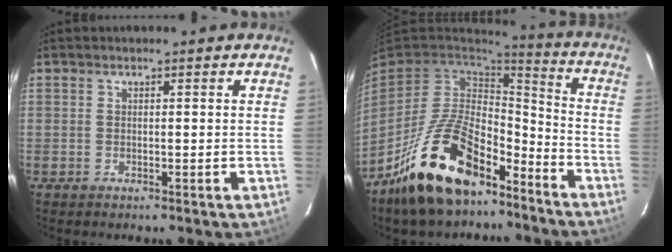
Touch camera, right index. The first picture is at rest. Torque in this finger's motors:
{"motor_torque": [1.08, -1.05, 1.05, 0.21]}